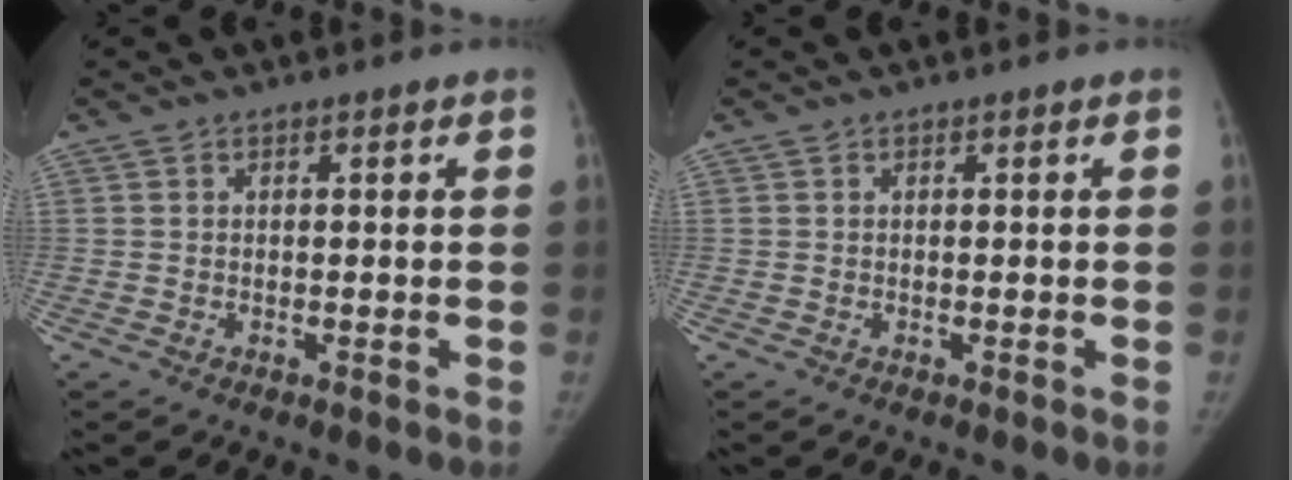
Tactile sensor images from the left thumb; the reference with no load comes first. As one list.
[{"total": 0.0}]